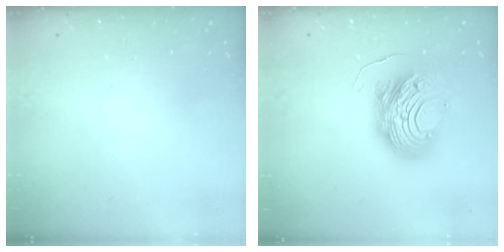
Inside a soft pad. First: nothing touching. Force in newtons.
{"total": 15.5, "press": 15.4, "slide": 1.3}